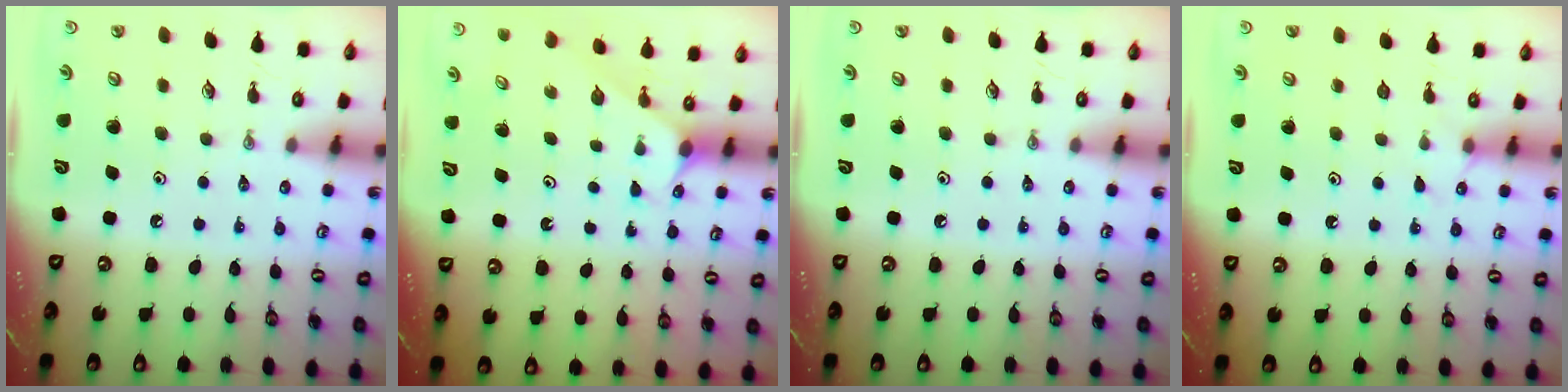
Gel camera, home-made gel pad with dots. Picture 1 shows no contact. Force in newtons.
{"total": 1.0, "press": 0.9, "slide": 0.2}
{"total": 0.0}
{"total": 3.5, "press": 3.5, "slide": 0.6}